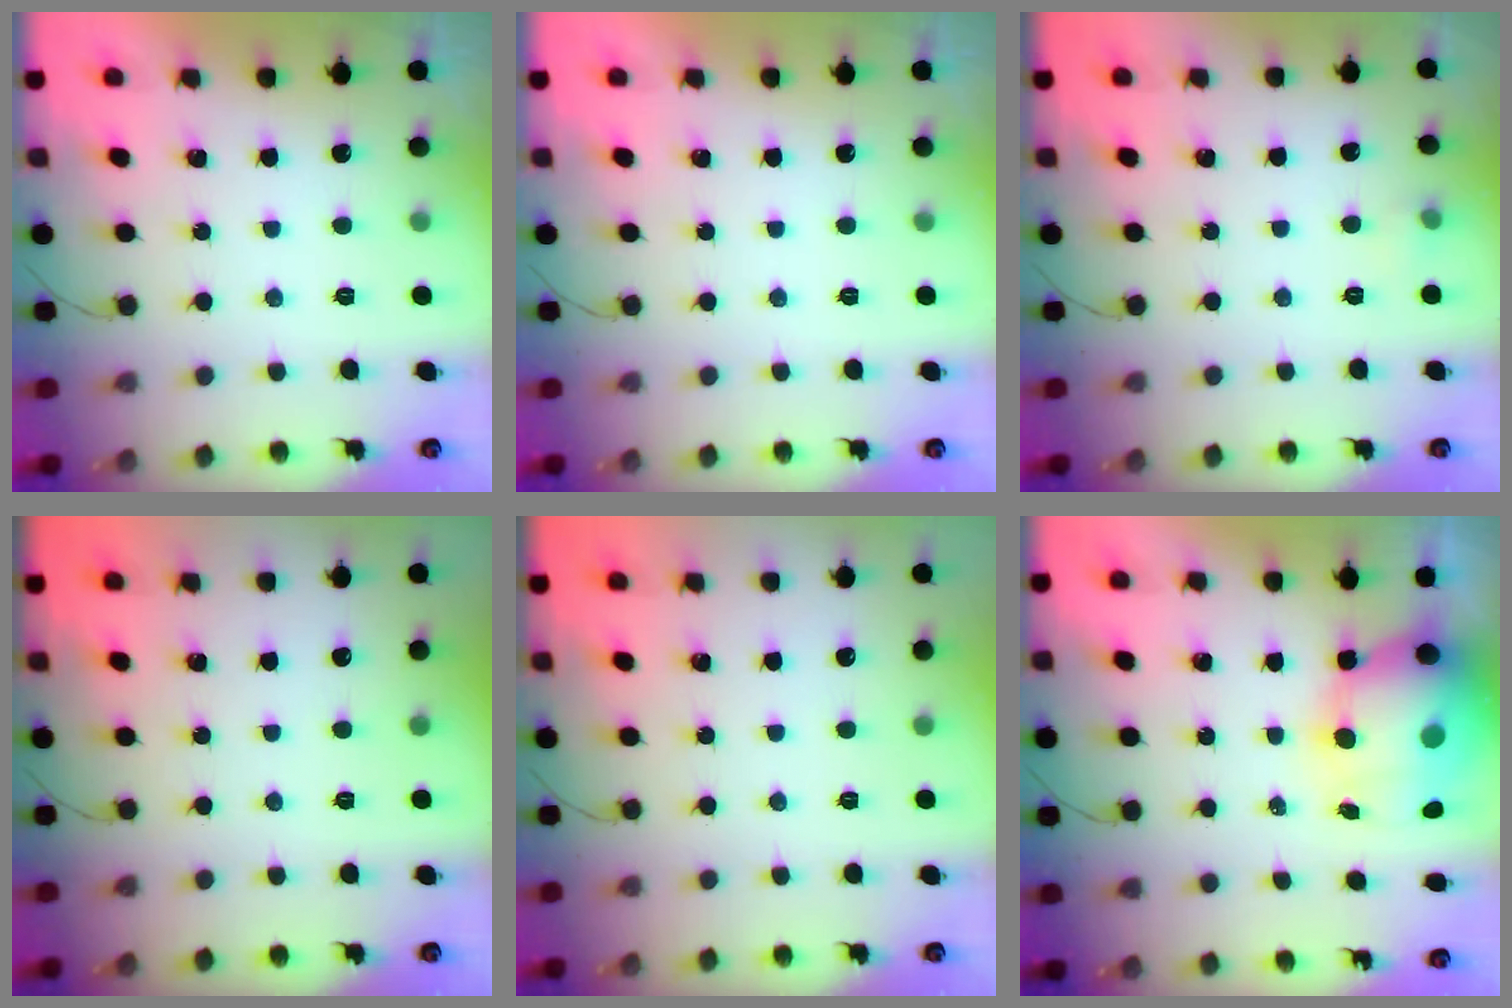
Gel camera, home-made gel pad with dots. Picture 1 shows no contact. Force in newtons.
{"total": 0.0}
{"total": 3.8, "press": 3.6, "slide": 1.3}
{"total": 0.0}
{"total": 0.0}
{"total": 13.2, "press": 12.8, "slide": 3.2}